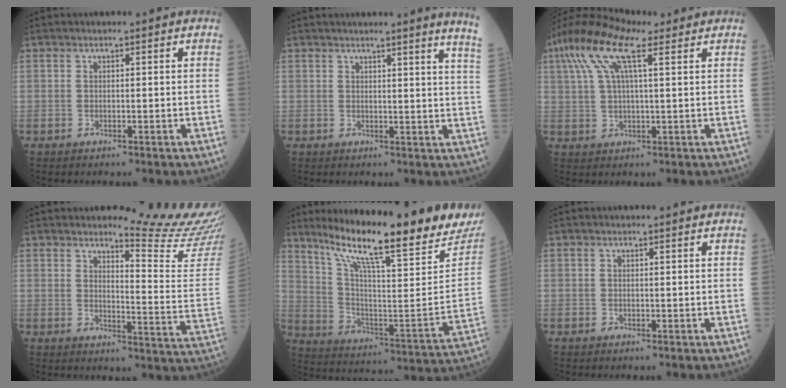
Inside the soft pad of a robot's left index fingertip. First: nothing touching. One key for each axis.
{"total": 7.9, "fx": 7.0, "fy": -1.7, "fz": 3.2, "tx": -0.033, "ty": -0.063, "tz": 0.055}
{"total": 10.4, "fx": 5.5, "fy": 2.7, "fz": 8.5, "tx": -0.185, "ty": 0.035, "tz": 0.104}
{"total": 13.4, "fx": 13.0, "fy": -1.9, "fz": 2.5, "tx": -0.033, "ty": -0.131, "tz": 0.143}
{"total": 26.1, "fx": 20.9, "fy": 2.2, "fz": 15.5, "tx": -0.259, "ty": -0.058, "tz": 0.302}
{"total": 0.0}